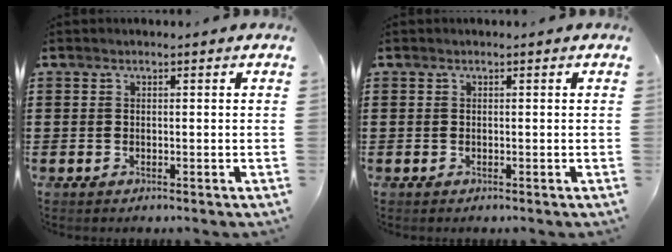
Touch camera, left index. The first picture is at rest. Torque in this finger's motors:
{"motor_torque": [-0.02, 0.02, 0.00, 0.00]}